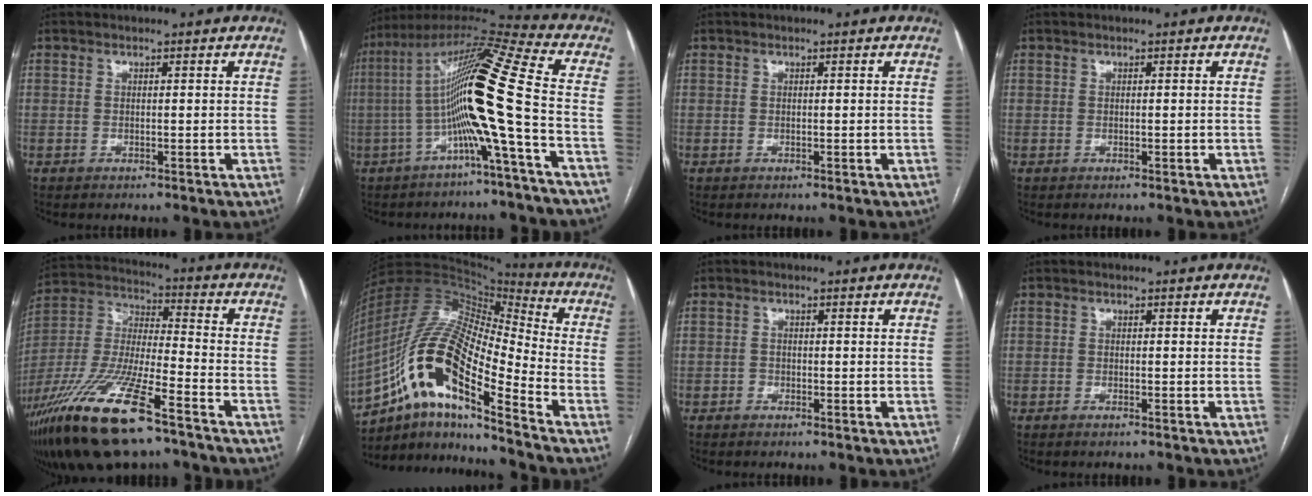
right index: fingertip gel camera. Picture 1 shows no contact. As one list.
[{"total": 16.1, "force": [-3.1, -1.6, 15.7], "torque": [-0.278, 0.019, -0.071]}, {"total": 0.0}, {"total": 0.0}, {"total": 23.0, "force": [-14.8, 4.7, 17.0], "torque": [-0.382, -0.048, -0.272]}, {"total": 19.5, "force": [-9.6, 4.0, 16.5], "torque": [-0.333, 0.012, -0.170]}, {"total": 0.7, "force": [-0.5, 0.3, 0.1], "torque": [-0.002, 0.001, -0.012]}, {"total": 0.7, "force": [-0.6, 0.0, 0.4], "torque": [-0.008, -0.001, -0.010]}]